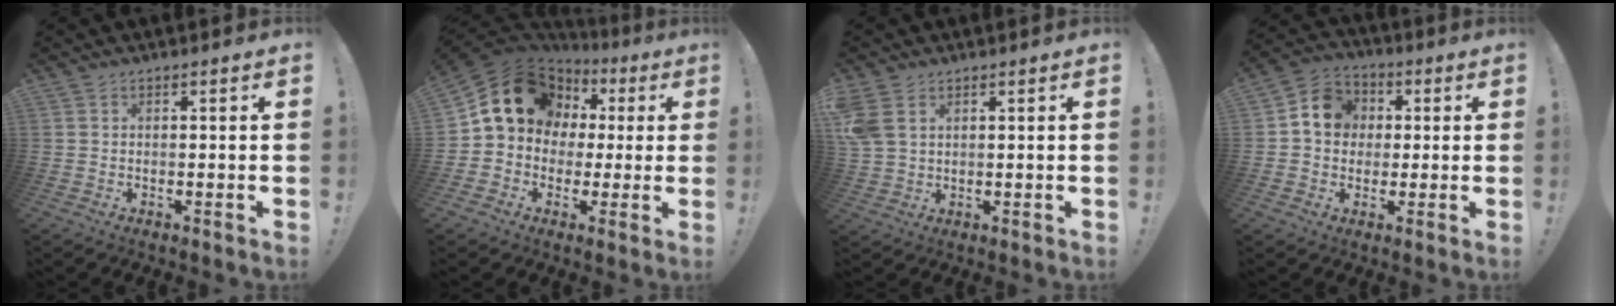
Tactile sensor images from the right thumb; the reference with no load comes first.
{"total": 17.1, "force": [5.0, 14.1, 8.4], "torque": [-0.131, -0.012, 0.111]}
{"total": 6.4, "force": [2.9, 4.2, 4.0], "torque": [-0.088, -0.005, 0.061]}
{"total": 10.4, "force": [1.6, 9.3, 4.5], "torque": [-0.050, 0.007, 0.036]}